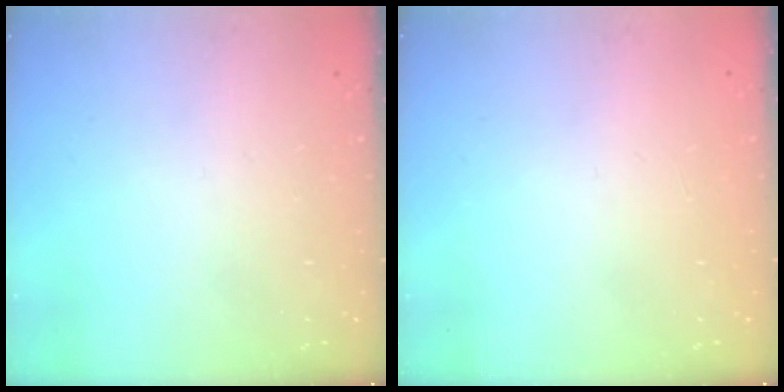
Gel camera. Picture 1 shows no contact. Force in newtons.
{"total": 0.0}